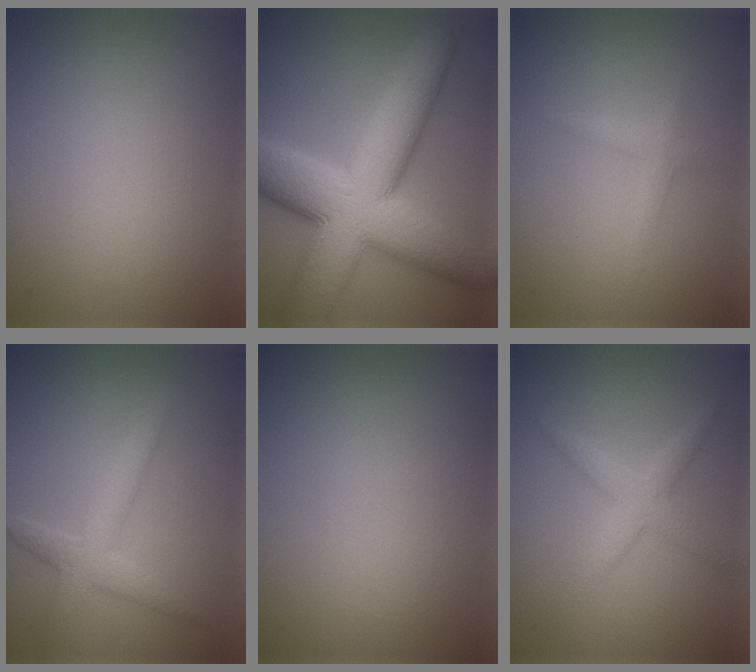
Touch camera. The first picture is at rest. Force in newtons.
{"total": 14.6, "press": 14.6, "slide": 0.3}
{"total": 1.3, "press": 1.3, "slide": 0.0}
{"total": 3.1, "press": 3.1, "slide": 0.1}
{"total": 0.0}
{"total": 2.8, "press": 2.8, "slide": 0.0}